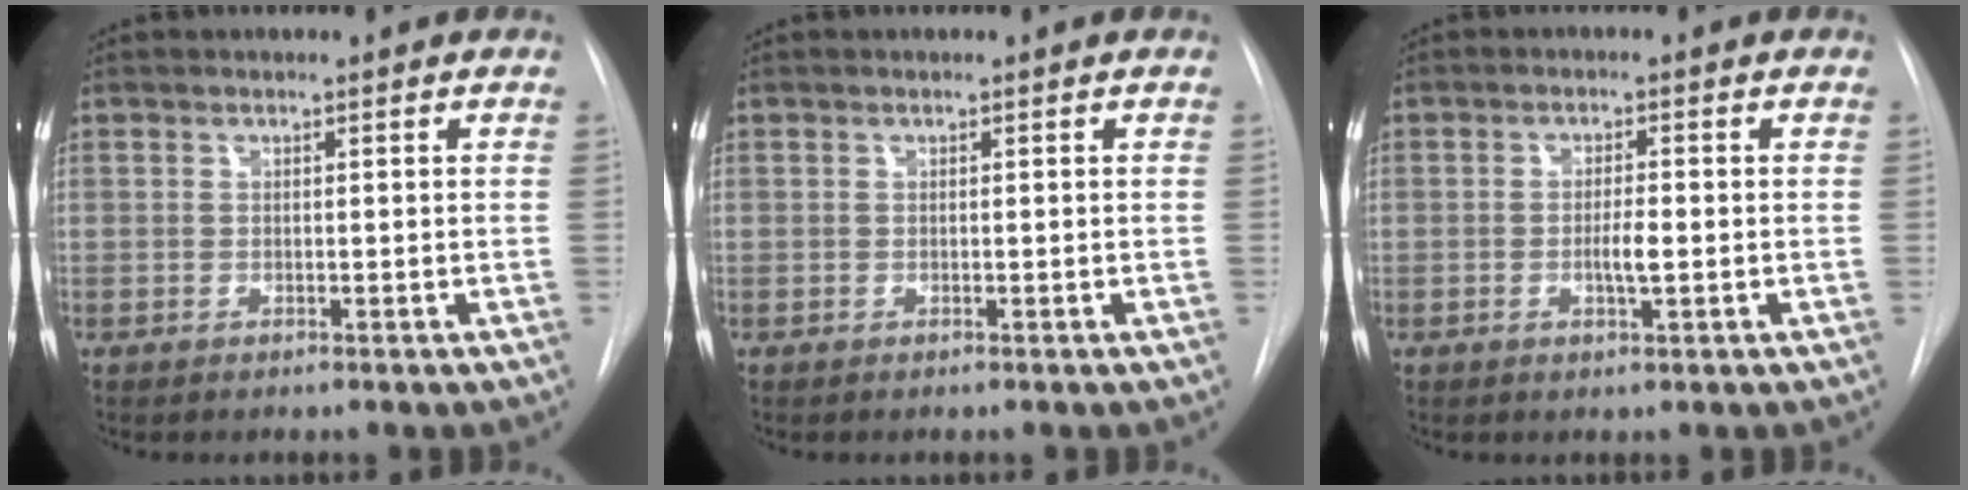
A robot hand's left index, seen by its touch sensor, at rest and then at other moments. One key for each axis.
{"total": 0.0}
{"total": 2.9, "fx": -1.0, "fy": 0.4, "fz": 2.7, "tx": -0.049, "ty": -0.006, "tz": -0.015}